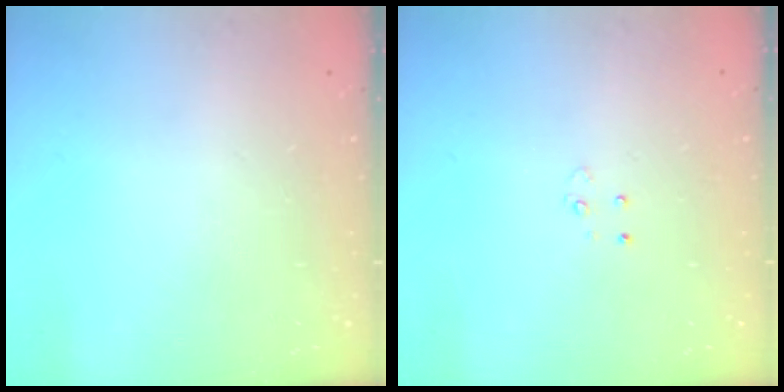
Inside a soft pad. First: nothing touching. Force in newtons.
{"total": 3.0, "press": 3.0, "slide": 0.4}